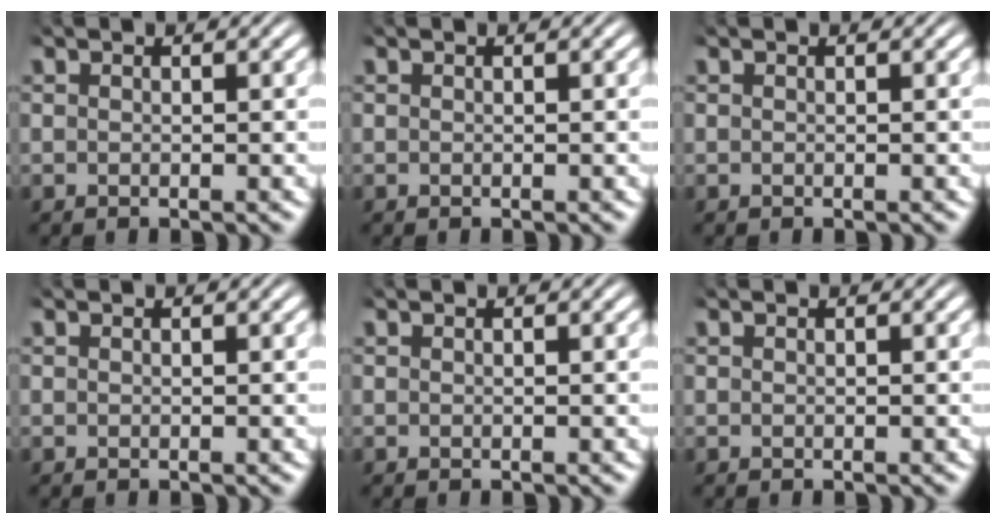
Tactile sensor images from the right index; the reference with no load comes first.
{"total": 0.0}
{"total": 0.0}
{"total": 0.0}
{"total": 0.0}
{"total": 0.0}